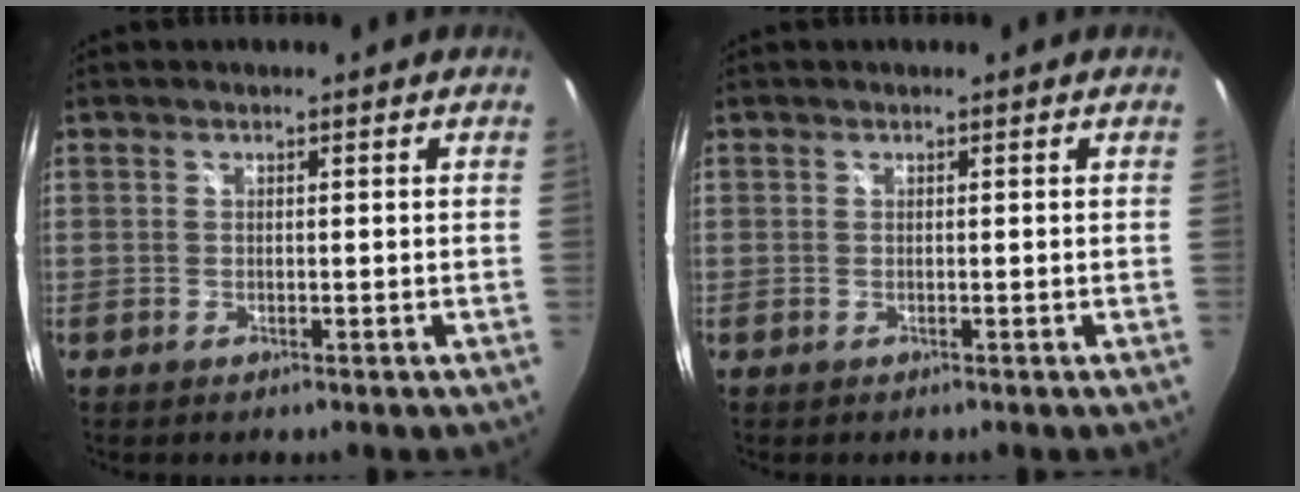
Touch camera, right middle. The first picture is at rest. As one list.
[{"total": 0.0}]